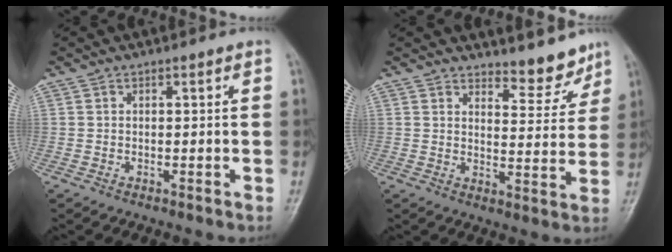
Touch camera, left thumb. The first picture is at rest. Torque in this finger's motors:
{"motor_torque": [0.15, -0.02, -0.40, -0.26, 0.08]}